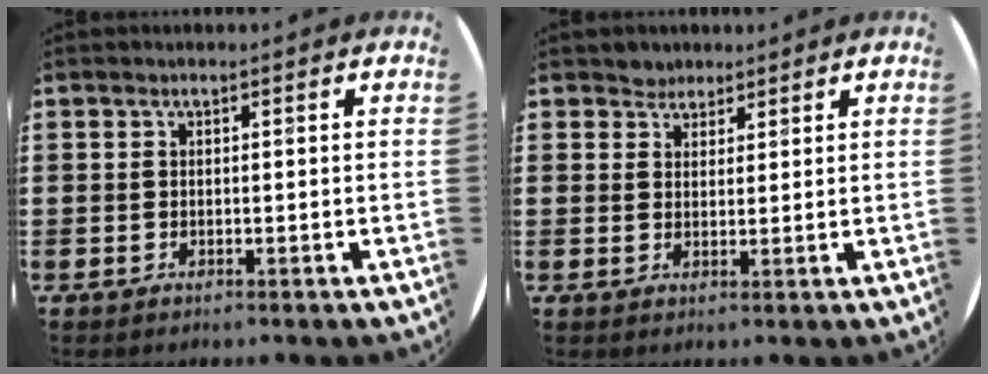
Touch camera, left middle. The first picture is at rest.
{"total": 2.3, "force": [2.0, 1.1, -0.2], "torque": [-0.001, 0.006, 0.040]}